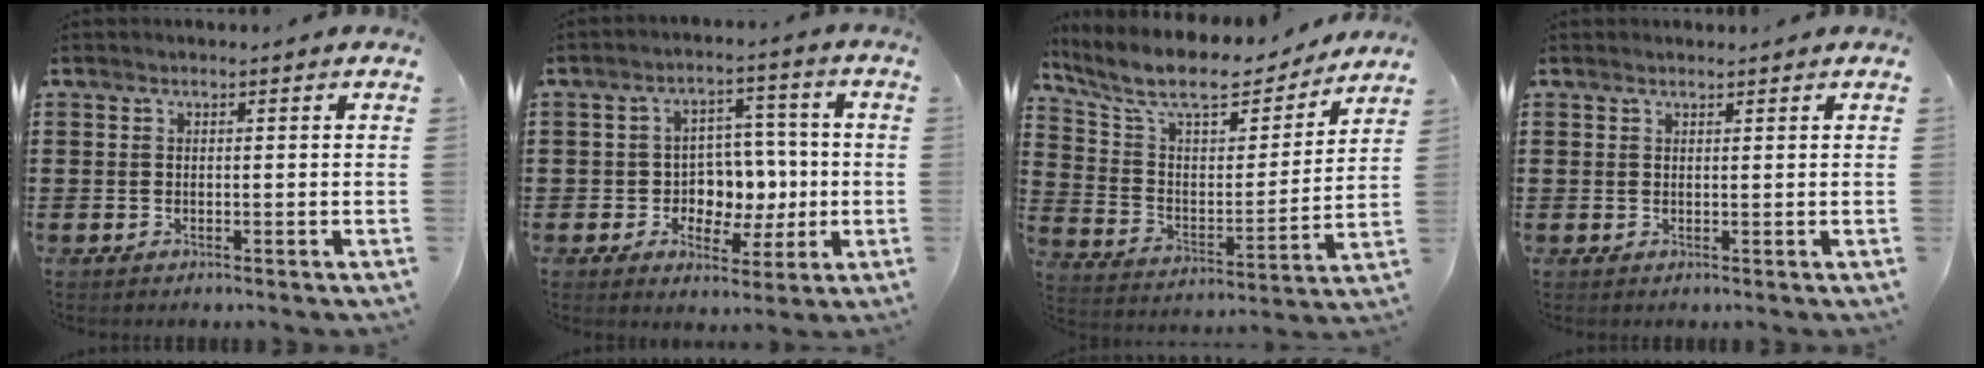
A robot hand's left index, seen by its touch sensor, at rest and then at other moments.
{"total": 6.2, "force": [-0.3, 5.5, 2.8], "torque": [-0.059, 0.007, -0.007]}
{"total": 10.4, "force": [8.8, 2.4, 5.0], "torque": [-0.127, -0.053, 0.150]}
{"total": 0.7, "force": [0.6, 0.1, 0.3], "torque": [-0.008, -0.001, 0.012]}